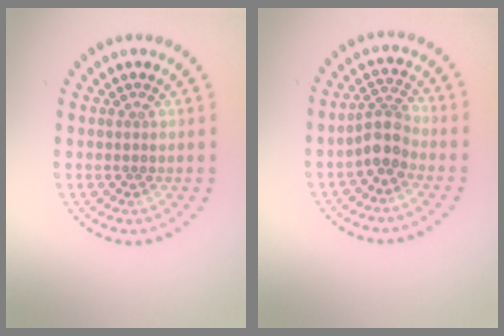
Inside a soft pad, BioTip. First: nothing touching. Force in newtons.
{"total": 2.7, "press": 2.2, "slide": 1.6}